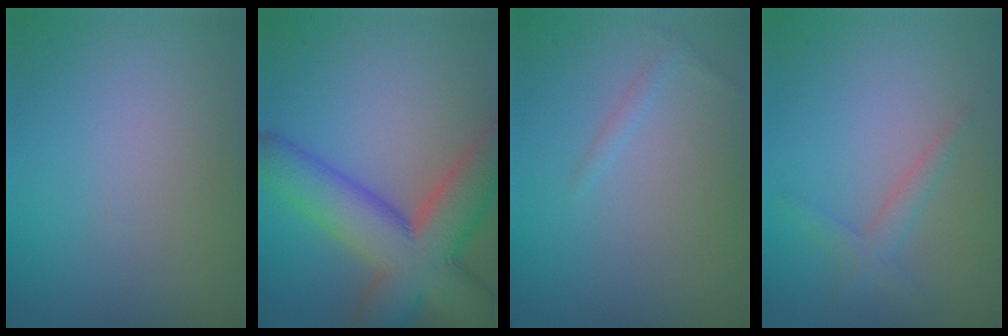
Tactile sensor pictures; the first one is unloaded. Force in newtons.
{"total": 9.4, "press": 9.4, "slide": 0.7}
{"total": 0.8, "press": 0.8, "slide": 0.0}
{"total": 1.8, "press": 1.8, "slide": 0.1}